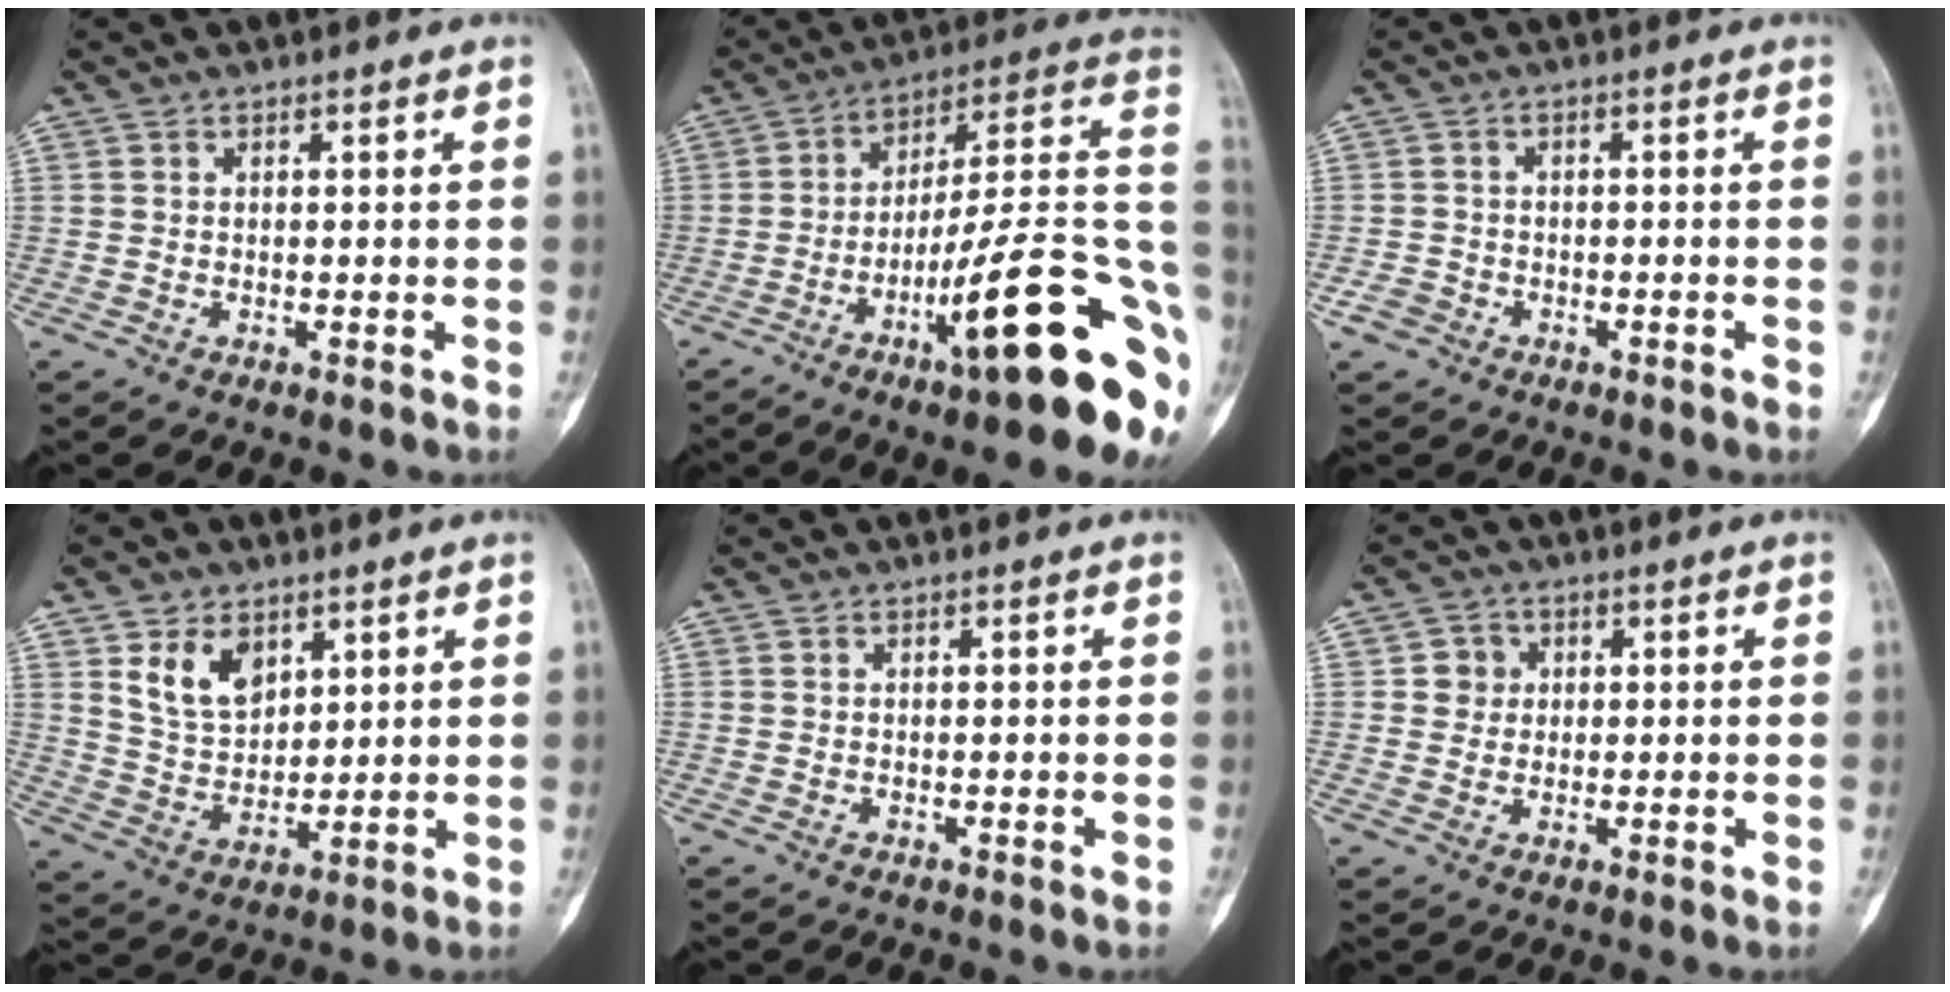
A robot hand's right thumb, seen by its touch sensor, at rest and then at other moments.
{"total": 25.5, "force": [-8.7, 4.6, 23.5], "torque": [-0.276, 0.036, -0.126]}
{"total": 2.5, "force": [-1.5, 1.9, 0.5], "torque": [-0.008, 0.011, -0.029]}
{"total": 9.2, "force": [4.6, 6.1, 5.2], "torque": [-0.071, -0.031, 0.097]}
{"total": 0.0}
{"total": 3.4, "force": [0.6, 3.3, 0.7], "torque": [0.013, 0.004, 0.005]}